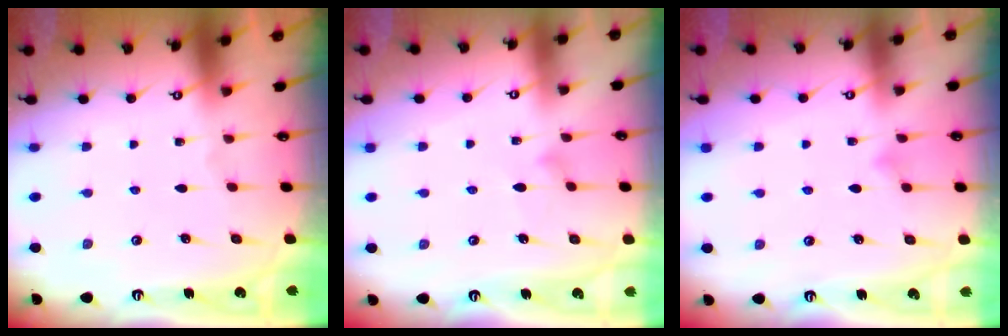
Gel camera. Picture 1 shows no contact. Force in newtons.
{"total": 8.4, "press": 8.3, "slide": 0.4}
{"total": 5.4, "press": 5.3, "slide": 0.5}